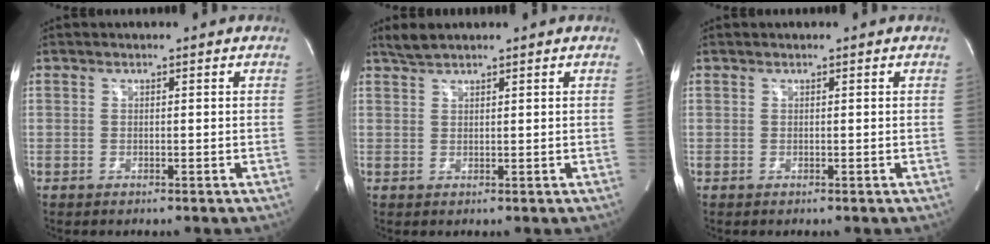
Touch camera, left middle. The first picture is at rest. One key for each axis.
{"total": 2.2, "fx": 2.1, "fy": 0.2, "fz": 0.8, "tx": -0.022, "ty": 0.012, "tz": 0.043}
{"total": 0.0}